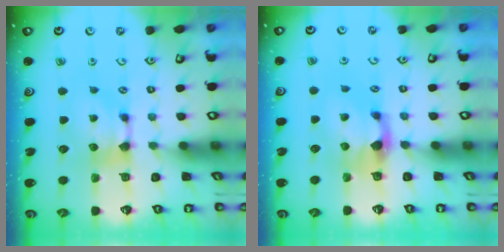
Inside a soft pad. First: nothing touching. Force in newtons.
{"total": 1.9, "press": 1.4, "slide": 1.3}